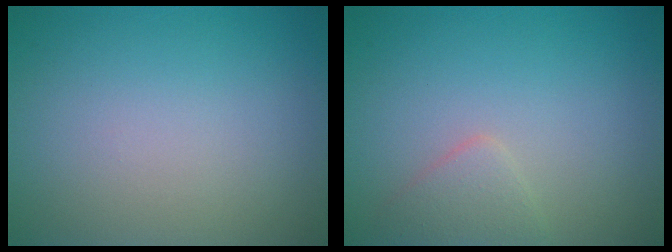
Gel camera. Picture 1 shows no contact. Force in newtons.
{"total": 1.7, "press": 1.7, "slide": 0.1}